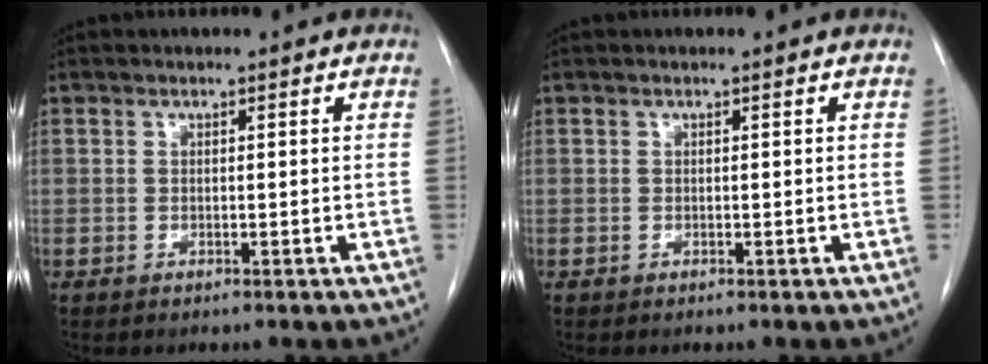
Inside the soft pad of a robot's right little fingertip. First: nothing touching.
{"total": 0.0}